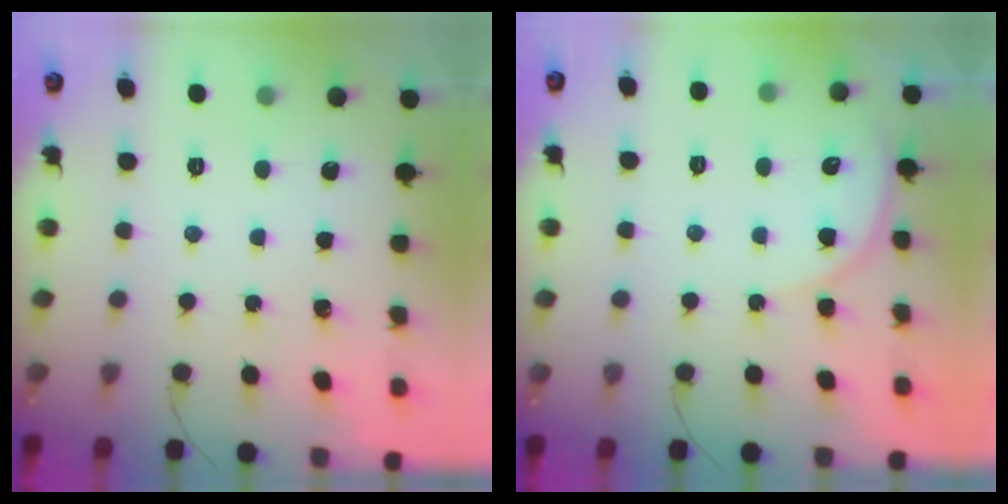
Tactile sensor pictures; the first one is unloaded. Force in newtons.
{"total": 5.4, "press": 5.4, "slide": 0.4}